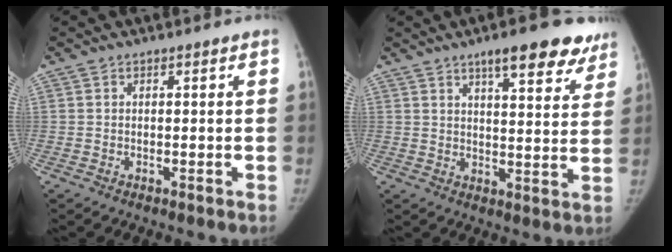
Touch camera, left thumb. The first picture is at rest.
{"total": 13.3, "force": [9.1, 4.1, 8.8], "torque": [-0.077, -0.041, 0.117]}